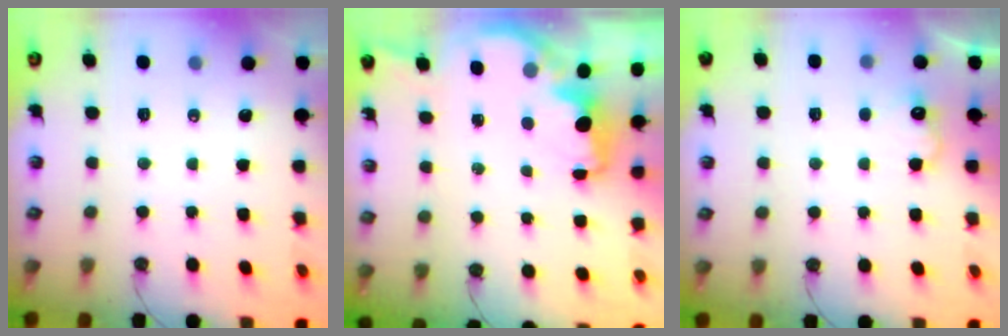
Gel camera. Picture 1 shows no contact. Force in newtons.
{"total": 2.2, "press": 2.1, "slide": 0.9}
{"total": 8.7, "press": 8.6, "slide": 1.2}